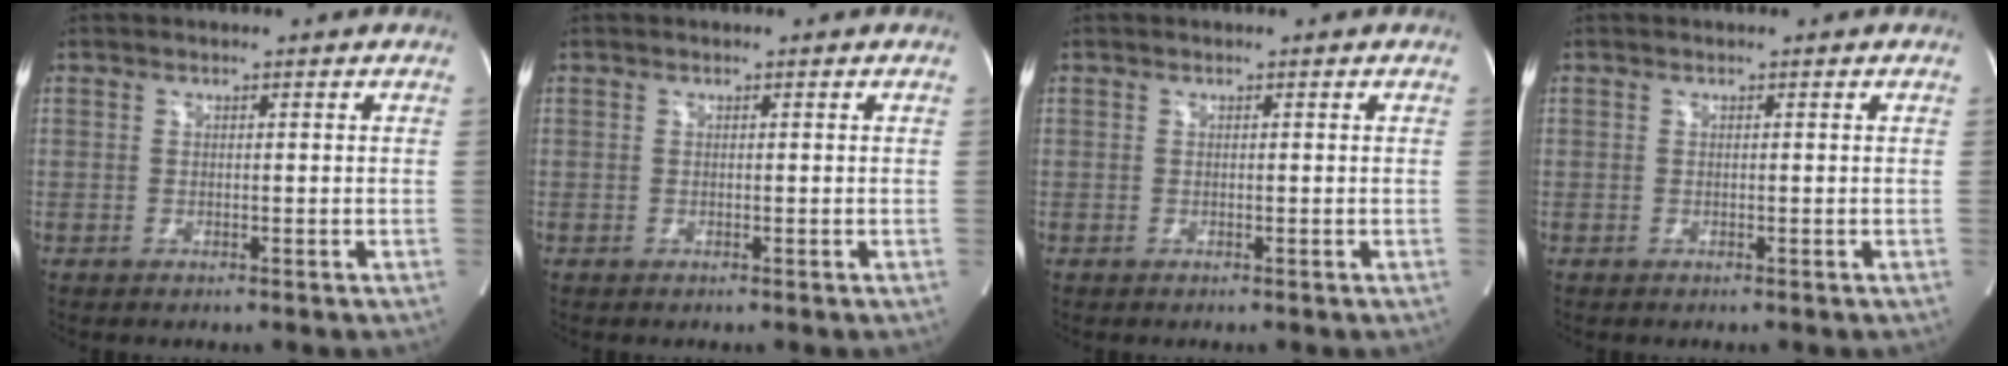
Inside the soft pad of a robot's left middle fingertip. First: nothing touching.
{"total": 0.0}
{"total": 0.0}
{"total": 0.0}